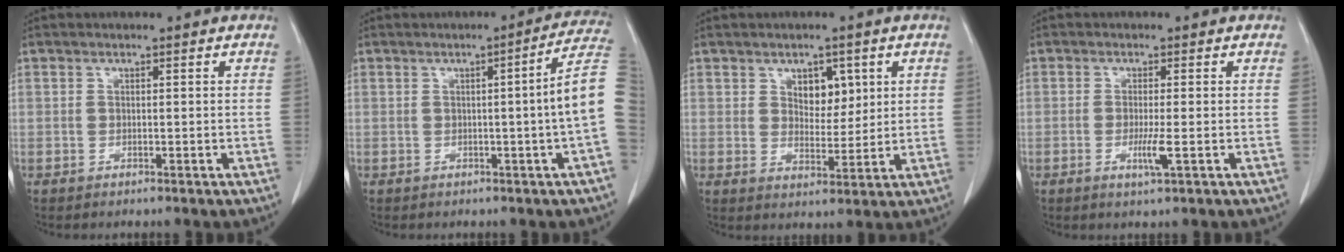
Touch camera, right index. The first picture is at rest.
{"total": 7.4, "force": [-0.4, -1.7, 7.2], "torque": [-0.081, 0.008, -0.007]}
{"total": 4.8, "force": [2.0, 2.9, 3.2], "torque": [-0.043, -0.001, 0.037]}
{"total": 2.9, "force": [-0.9, -0.2, 2.8], "torque": [-0.054, -0.007, -0.015]}